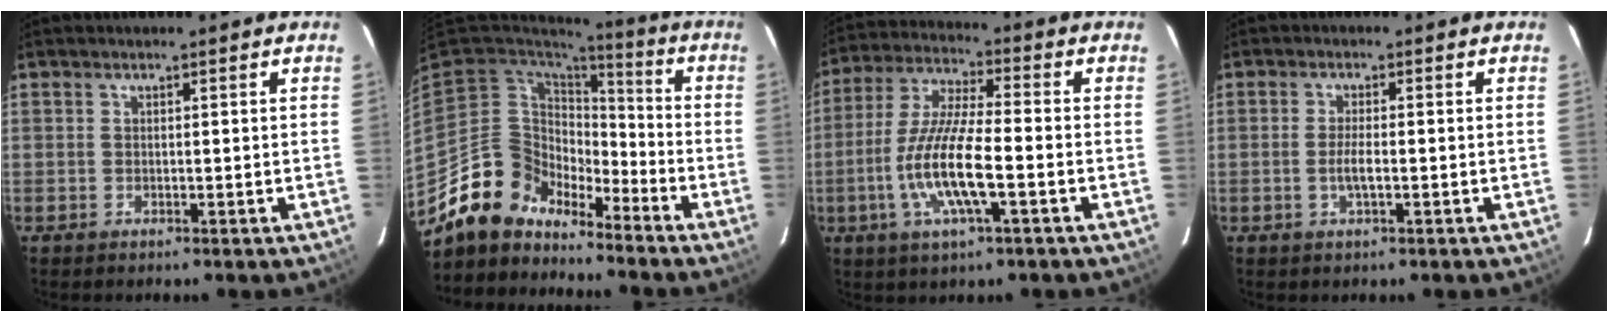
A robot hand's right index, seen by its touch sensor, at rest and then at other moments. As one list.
[{"total": 12.3, "force": [-10.4, 6.5, 0.9], "torque": [-0.037, 0.035, -0.196]}, {"total": 13.2, "force": [-4.0, 2.3, 12.4], "torque": [-0.255, -0.007, -0.076]}, {"total": 2.7, "force": [-0.8, 0.3, 2.5], "torque": [-0.049, -0.002, -0.014]}]